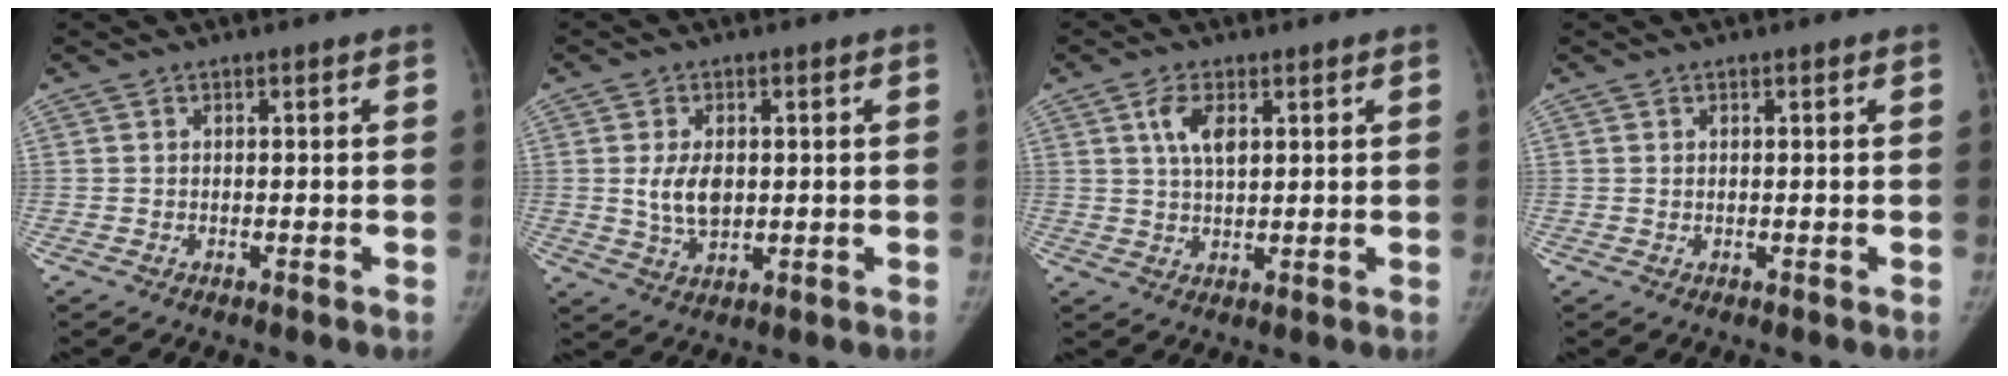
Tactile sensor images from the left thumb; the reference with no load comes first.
{"total": 6.2, "force": [0.6, 3.8, 4.9], "torque": [-0.084, -0.010, 0.017]}
{"total": 5.1, "force": [2.0, 2.5, 4.1], "torque": [-0.071, -0.003, 0.037]}
{"total": 0.0}